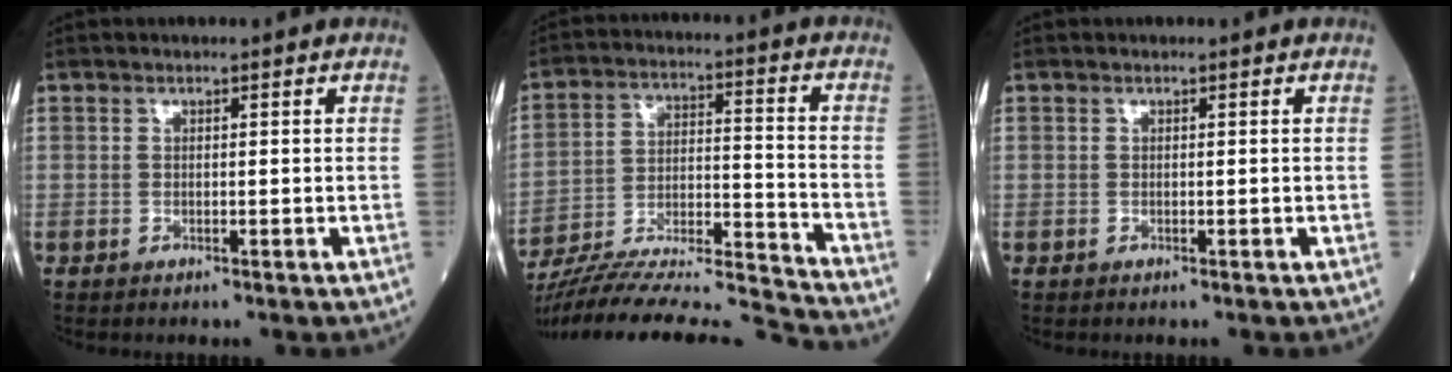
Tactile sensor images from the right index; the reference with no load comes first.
{"total": 21.5, "force": [-20.3, -0.8, 7.0], "torque": [-0.134, -0.009, -0.326]}
{"total": 0.0}